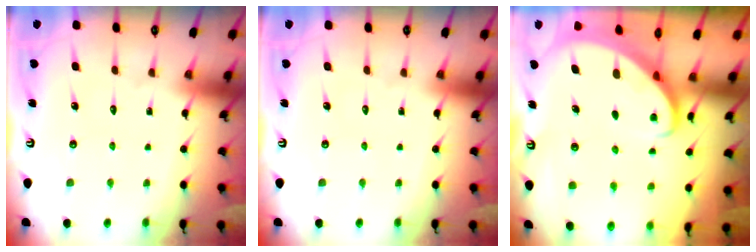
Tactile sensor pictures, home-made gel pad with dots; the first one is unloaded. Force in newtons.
{"total": 0.0}
{"total": 2.4, "press": 2.4, "slide": 0.3}